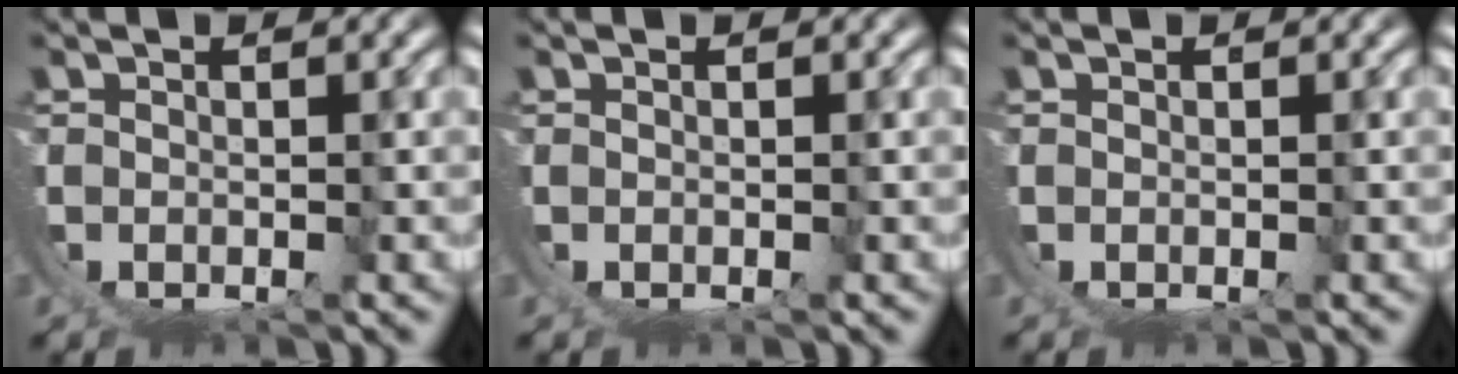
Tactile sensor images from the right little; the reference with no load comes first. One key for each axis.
{"total": 0.0}
{"total": 0.0}